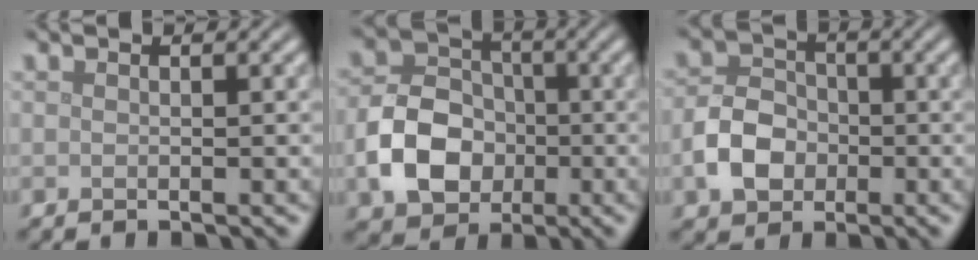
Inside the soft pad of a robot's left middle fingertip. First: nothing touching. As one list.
[{"total": 6.8, "force": [-1.9, 5.3, 3.9], "torque": [-0.074, -0.001, -0.042]}, {"total": 4.5, "force": [-1.4, 3.4, 2.5], "torque": [-0.047, 0.003, -0.030]}]